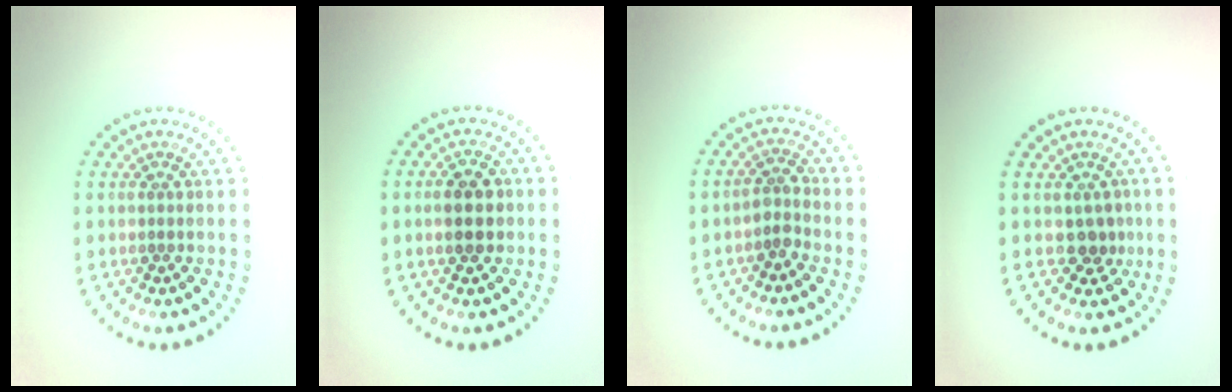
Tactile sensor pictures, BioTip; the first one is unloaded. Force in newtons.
{"total": 2.9, "press": 2.9, "slide": 0.1}
{"total": 1.8, "press": 1.4, "slide": 1.0}
{"total": 1.7, "press": 1.4, "slide": 0.9}